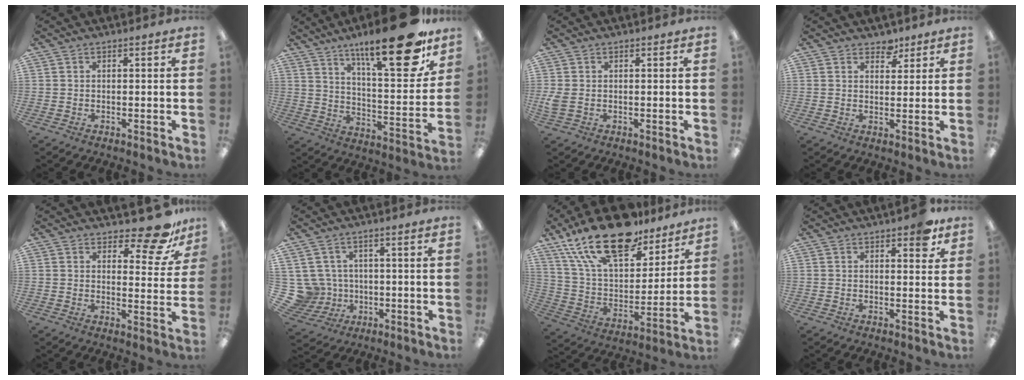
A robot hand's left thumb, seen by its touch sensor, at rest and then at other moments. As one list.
[{"total": 24.1, "force": [15.8, 7.2, 16.8], "torque": [-0.241, -0.102, 0.250]}, {"total": 2.7, "force": [0.0, 1.8, 2.0], "torque": [-0.036, 0.000, -0.002]}, {"total": 4.0, "force": [3.3, 2.1, 0.8], "torque": [0.002, -0.020, 0.059]}, {"total": 10.8, "force": [8.3, 3.5, 5.9], "torque": [-0.067, -0.059, 0.141]}, {"total": 8.1, "force": [0.7, 7.9, 1.7], "torque": [-0.074, 0.000, 0.024]}, {"total": 23.3, "force": [16.2, 10.2, 13.2], "torque": [-0.245, -0.091, 0.288]}, {"total": 4.4, "force": [3.0, 1.7, 2.7], "torque": [-0.029, -0.011, 0.047]}]